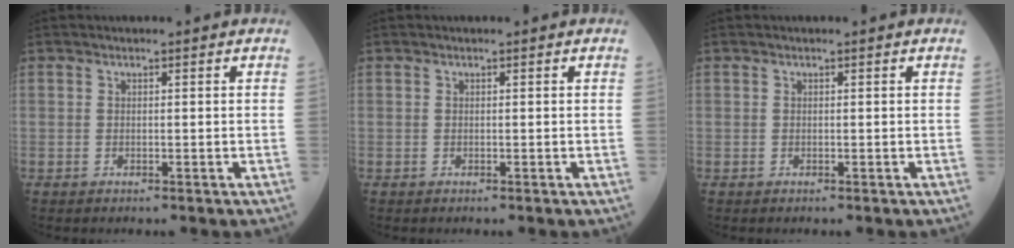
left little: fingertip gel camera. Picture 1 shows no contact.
{"total": 0.0}
{"total": 0.0}